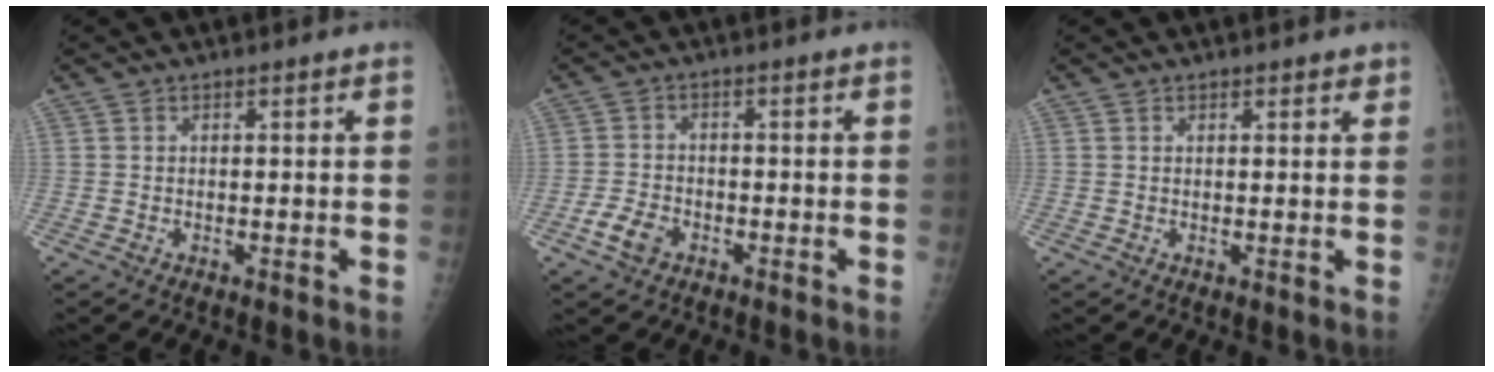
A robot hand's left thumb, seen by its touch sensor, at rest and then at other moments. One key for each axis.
{"total": 4.5, "fx": -2.3, "fy": 3.0, "fz": 2.4, "tx": -0.044, "ty": 0.012, "tz": -0.041}
{"total": 1.2, "fx": 0.9, "fy": 0.7, "fz": 0.2, "tx": 0.011, "ty": -0.005, "tz": 0.008}